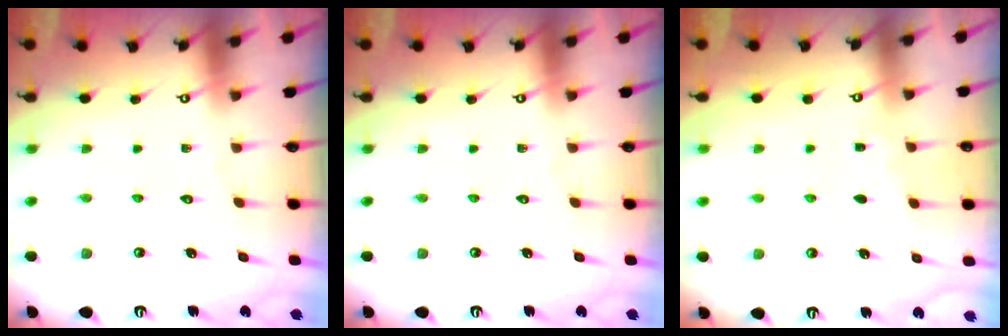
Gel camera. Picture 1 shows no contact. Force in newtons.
{"total": 0.0}
{"total": 2.8, "press": 2.8, "slide": 0.4}